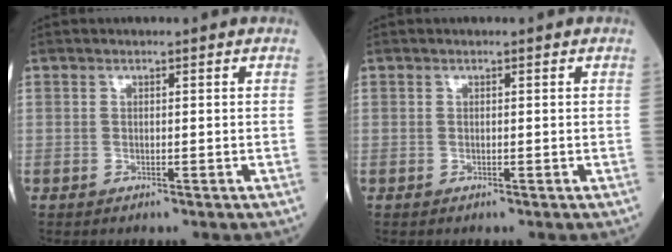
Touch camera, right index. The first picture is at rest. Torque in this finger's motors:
{"motor_torque": [0.00, 0.00, 0.00, 0.00]}